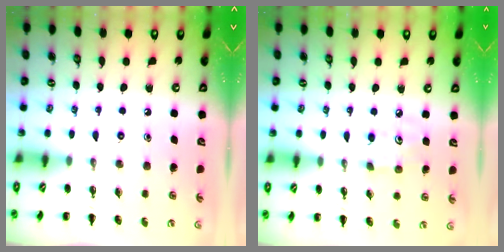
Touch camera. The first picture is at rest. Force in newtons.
{"total": 3.4, "press": 3.3, "slide": 1.0}